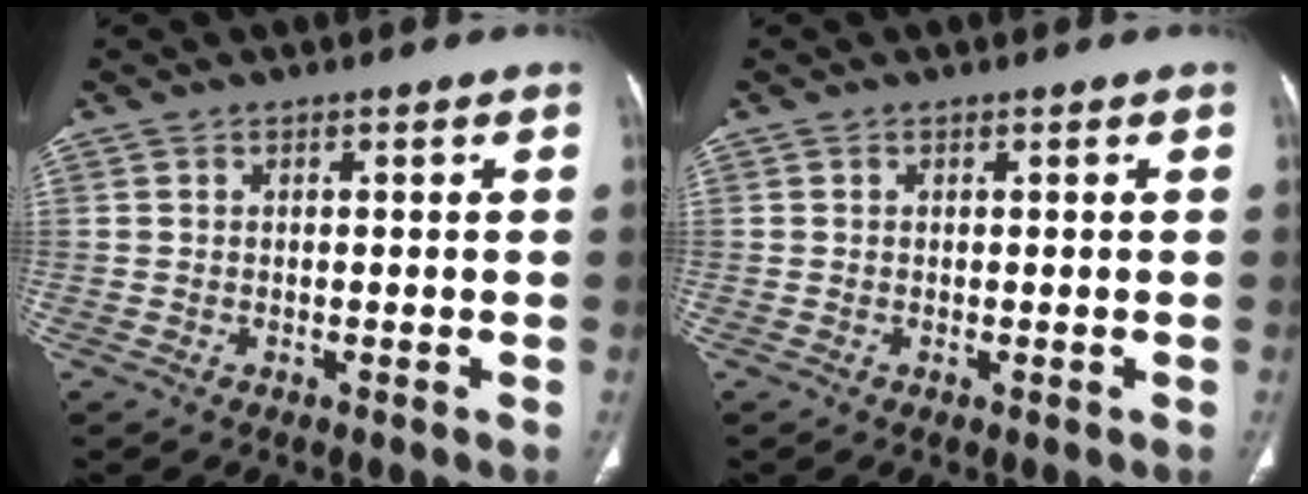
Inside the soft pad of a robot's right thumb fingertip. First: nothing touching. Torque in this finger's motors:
{"motor_torque": [1.39, 0.77, 0.14, -0.63, -0.03]}